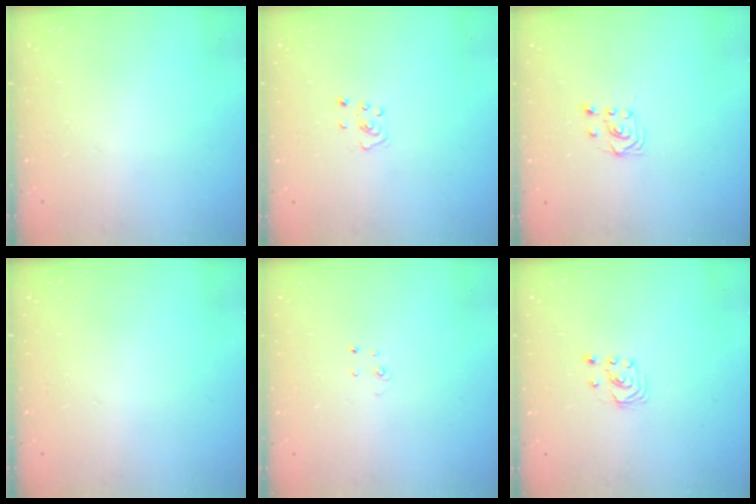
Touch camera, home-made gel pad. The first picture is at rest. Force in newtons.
{"total": 3.2, "press": 3.2, "slide": 0.2}
{"total": 2.7, "press": 2.4, "slide": 1.3}
{"total": 0.0}
{"total": 2.7, "press": 2.7, "slide": 0.3}
{"total": 1.9, "press": 1.9, "slide": 0.2}